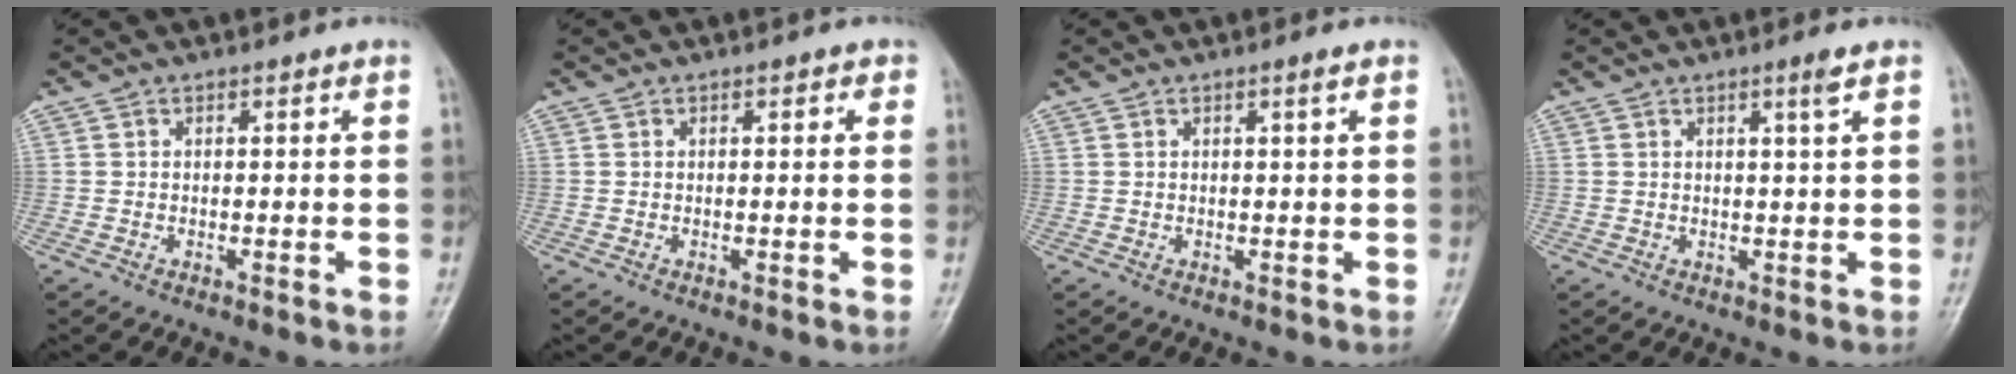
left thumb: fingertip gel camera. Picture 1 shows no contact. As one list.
[{"total": 1.3, "force": [0.5, 0.7, 1.0], "torque": [-0.008, 0.001, 0.004]}, {"total": 0.7, "force": [0.3, -0.4, 0.5], "torque": [-0.014, -0.003, 0.009]}, {"total": 1.8, "force": [1.0, -0.6, 1.4], "torque": [-0.027, -0.011, 0.020]}]